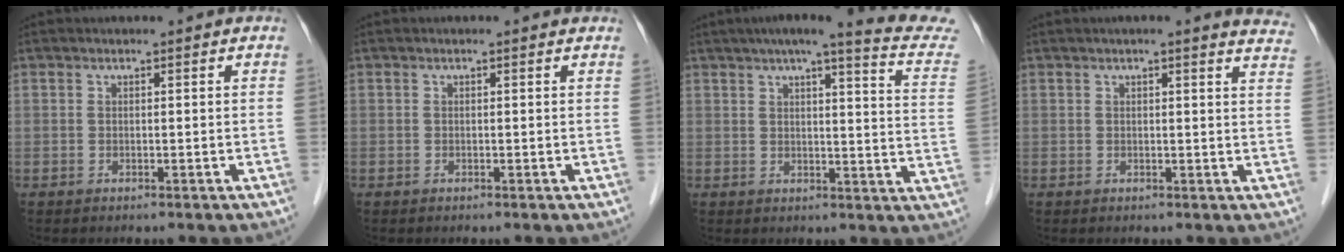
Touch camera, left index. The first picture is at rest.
{"total": 0.0}
{"total": 18.1, "force": [15.4, 0.5, 9.5], "torque": [-0.118, -0.034, 0.164]}
{"total": 7.9, "force": [6.9, 1.1, 3.7], "torque": [-0.026, -0.014, 0.046]}